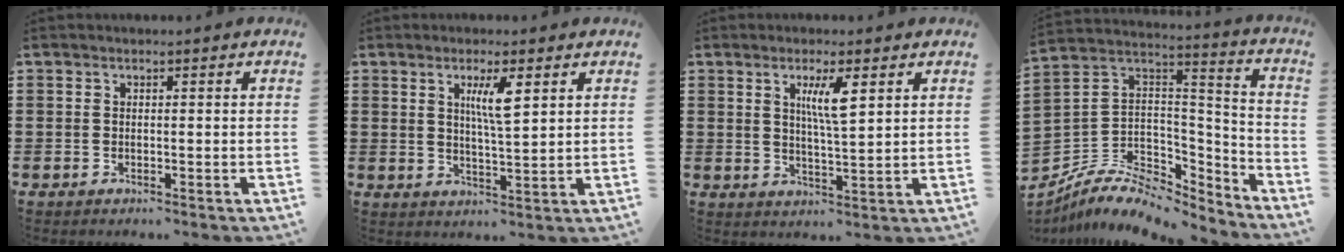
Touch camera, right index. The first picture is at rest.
{"total": 4.9, "force": [2.0, 0.9, 4.4], "torque": [-0.085, 0.002, 0.029]}
{"total": 5.0, "force": [2.1, 0.9, 4.5], "torque": [-0.087, 0.002, 0.031]}
{"total": 8.5, "force": [-6.1, 4.5, 3.8], "torque": [-0.083, 0.002, -0.113]}